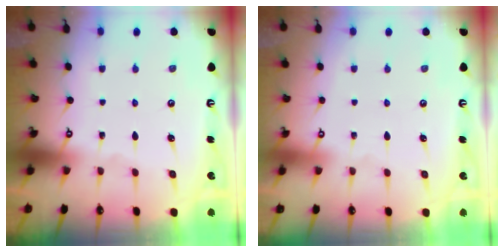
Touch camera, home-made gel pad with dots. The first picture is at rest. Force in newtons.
{"total": 3.8, "press": 3.8, "slide": 0.1}